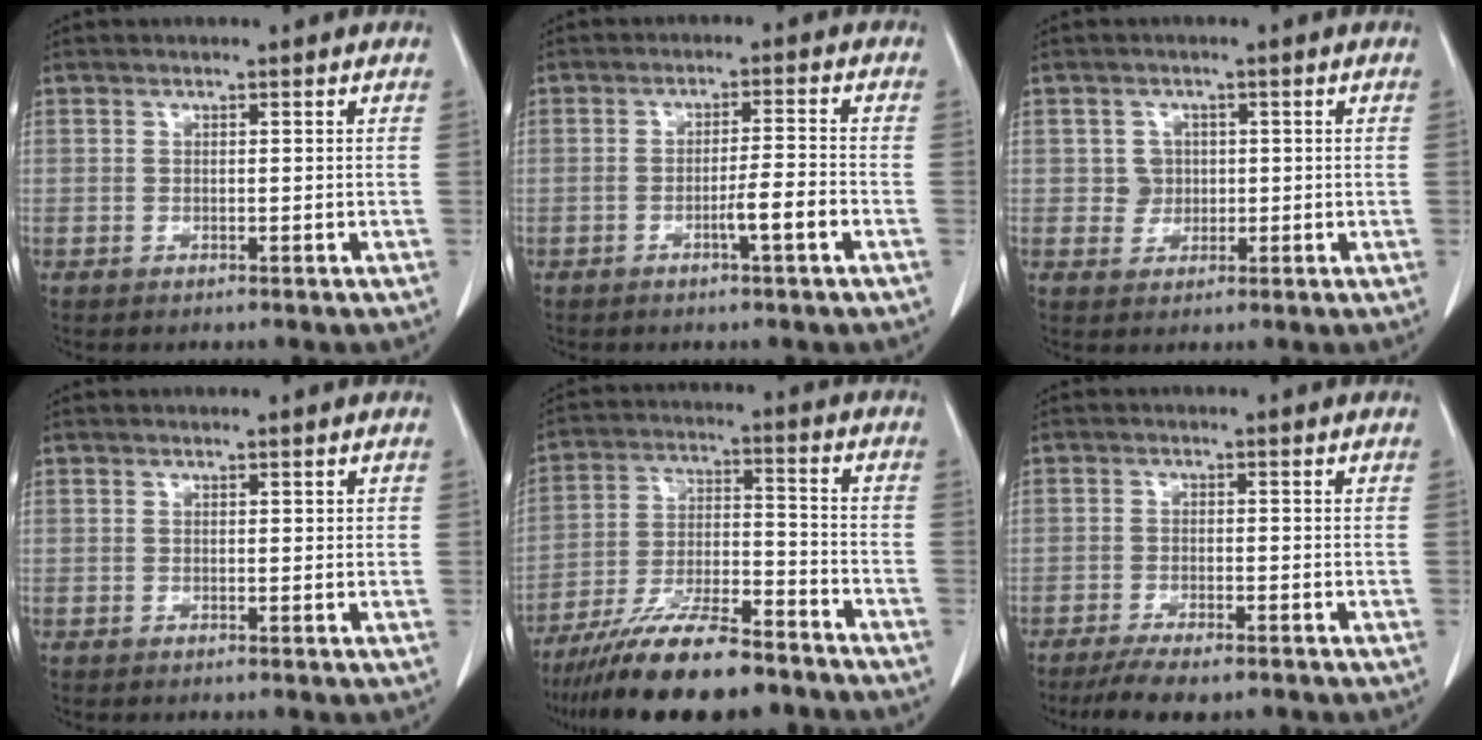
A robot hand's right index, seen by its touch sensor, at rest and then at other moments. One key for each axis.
{"total": 4.4, "fx": -2.0, "fy": -0.2, "fz": 4.0, "tx": -0.060, "ty": -0.003, "tz": -0.033}
{"total": 2.7, "fx": 0.3, "fy": 2.7, "fz": 0.4, "tx": 0.001, "ty": 0.005, "tz": 0.007}
{"total": 0.7, "fx": 0.2, "fy": 0.3, "fz": 0.6, "tx": -0.005, "ty": 0.002, "tz": 0.004}
{"total": 16.6, "fx": -13.6, "fy": 3.0, "fz": 8.9, "tx": -0.166, "ty": -0.007, "tz": -0.234}
{"total": 5.2, "fx": -4.1, "fy": 1.1, "fz": 3.0, "tx": -0.048, "ty": -0.010, "tz": -0.067}